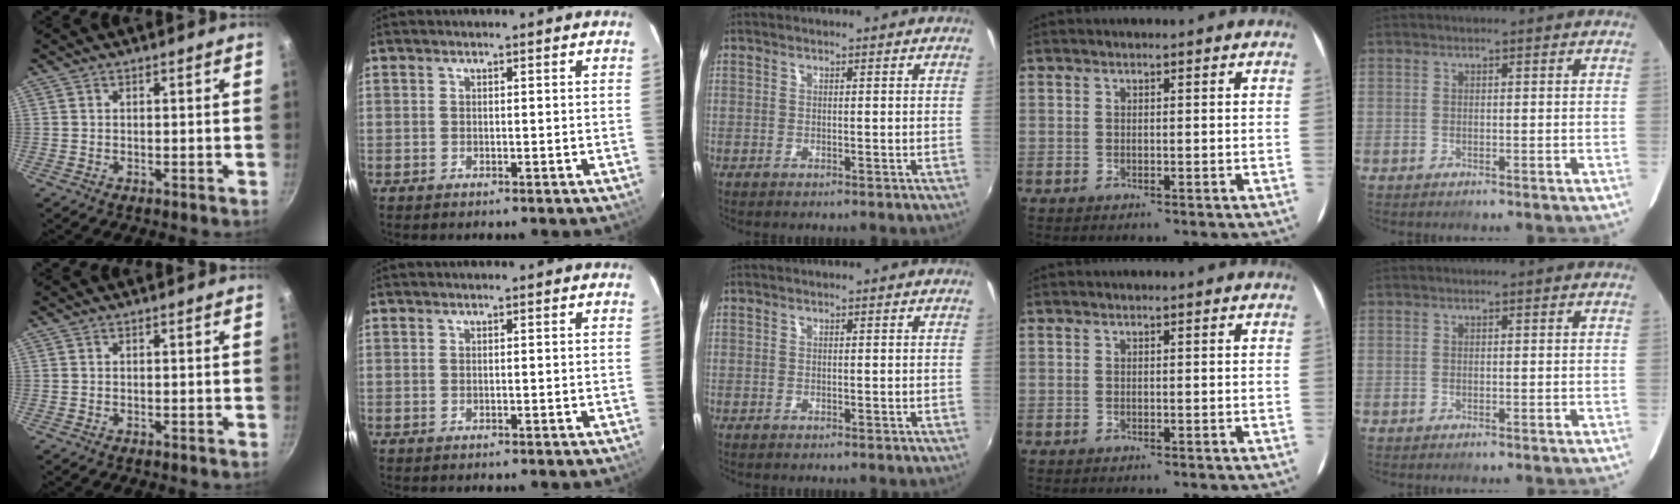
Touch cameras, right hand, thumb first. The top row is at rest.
{}